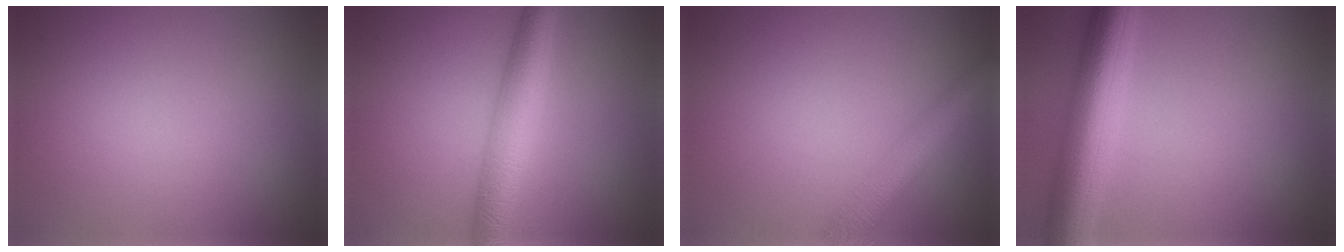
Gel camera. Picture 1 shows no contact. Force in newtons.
{"total": 4.9, "press": 4.9, "slide": 0.1}
{"total": 4.3, "press": 4.3, "slide": 0.1}
{"total": 8.2, "press": 8.1, "slide": 0.4}